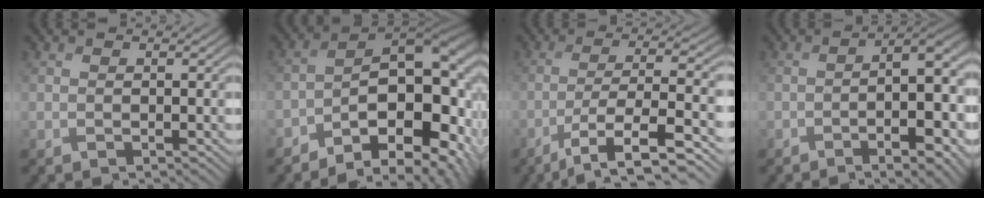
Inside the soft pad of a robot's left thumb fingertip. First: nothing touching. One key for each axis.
{"total": 14.5, "fx": -5.1, "fy": 7.3, "fz": 11.5, "tx": -0.147, "ty": -0.005, "tz": -0.087}
{"total": 9.5, "fx": -4.9, "fy": 2.2, "fz": 7.8, "tx": -0.137, "ty": -0.008, "tz": -0.081}
{"total": 10.7, "fx": -3.3, "fy": 3.6, "fz": 9.5, "tx": -0.136, "ty": -0.010, "tz": -0.042}